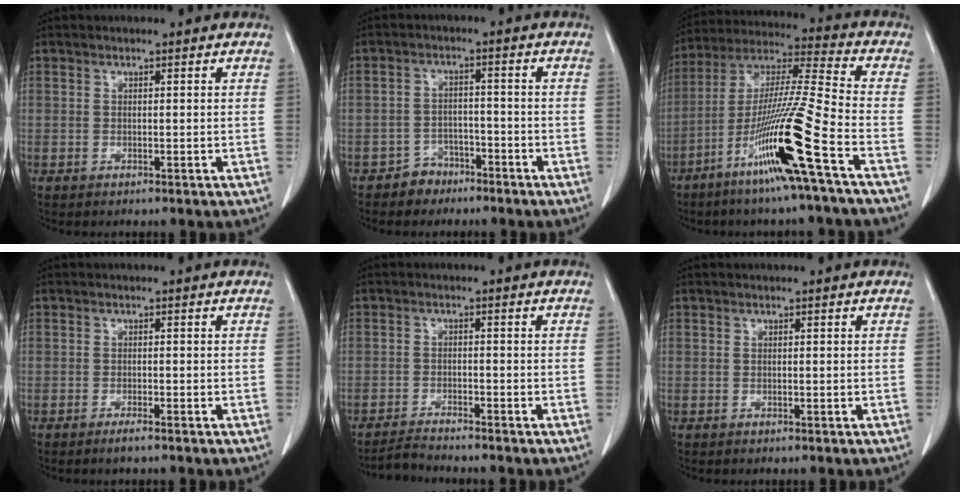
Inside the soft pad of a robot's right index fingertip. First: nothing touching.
{"total": 3.8, "force": [-2.8, 2.4, 0.2], "torque": [-0.006, 0.011, -0.045]}
{"total": 17.1, "force": [-8.0, -1.8, 15.0], "torque": [-0.296, -0.026, -0.152]}
{"total": 1.8, "force": [-1.4, -0.1, 1.1], "torque": [-0.025, -0.004, -0.025]}
{"total": 3.0, "force": [-2.9, -0.7, 0.2], "torque": [-0.007, -0.017, -0.055]}
{"total": 0.0}